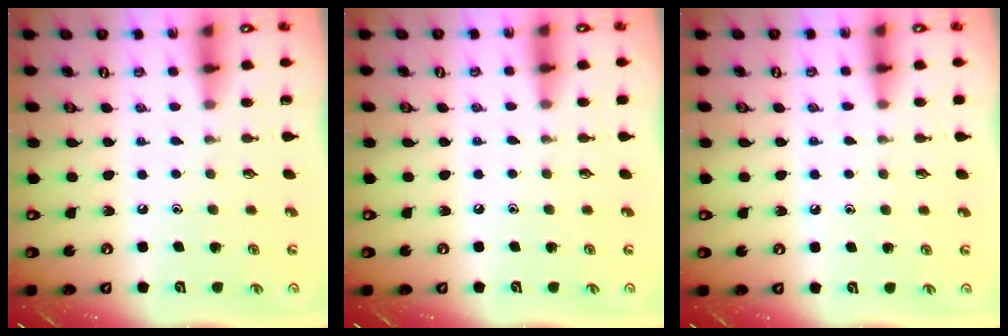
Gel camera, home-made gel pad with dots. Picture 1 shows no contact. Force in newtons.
{"total": 2.5, "press": 2.4, "slide": 0.4}
{"total": 5.9, "press": 5.9, "slide": 0.7}